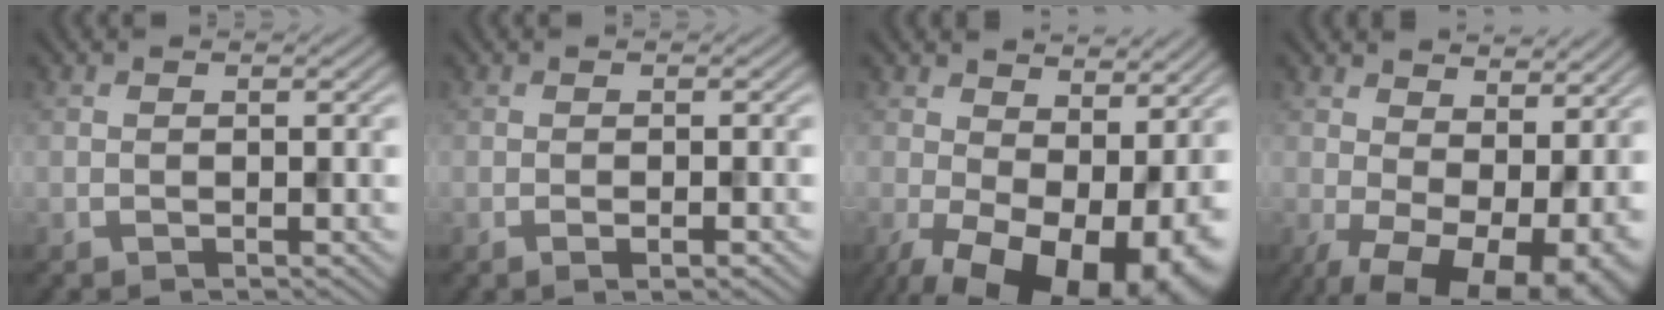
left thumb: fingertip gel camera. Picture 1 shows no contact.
{"total": 1.5, "force": [-0.7, 0.2, 1.3], "torque": [-0.020, 0.000, -0.013]}
{"total": 15.7, "force": [-3.6, 9.0, 12.3], "torque": [-0.200, -0.034, -0.026]}
{"total": 13.4, "force": [-1.3, 7.5, 11.0], "torque": [-0.179, -0.034, 0.008]}